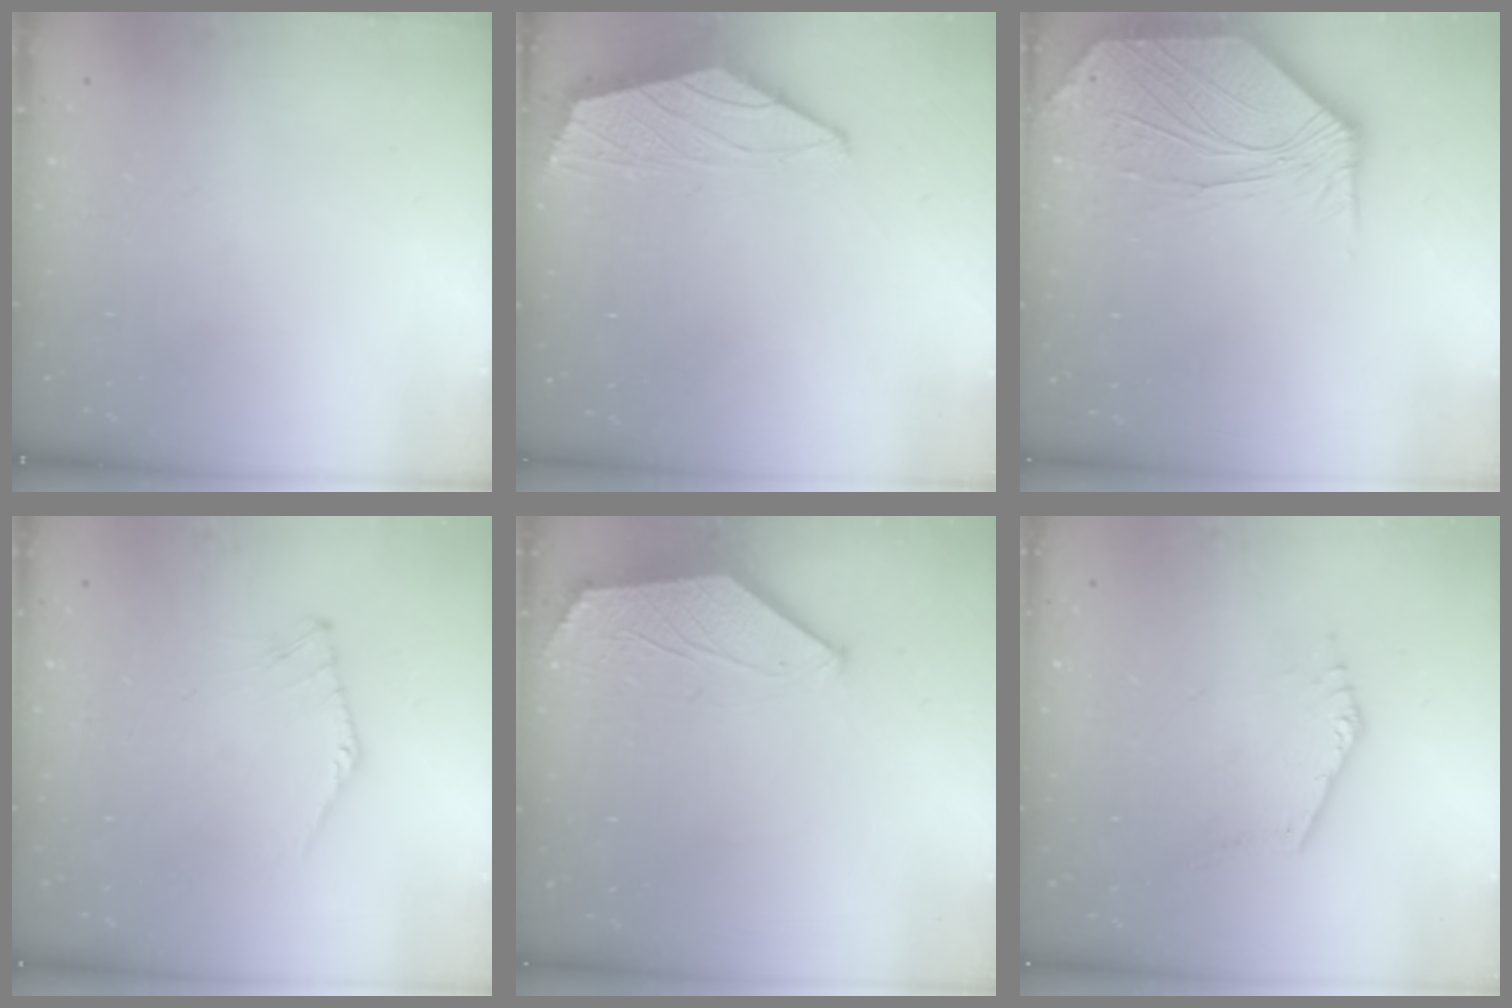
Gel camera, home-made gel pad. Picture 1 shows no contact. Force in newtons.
{"total": 1.4, "press": 1.3, "slide": 0.5}
{"total": 9.0, "press": 9.0, "slide": 1.2}
{"total": 1.6, "press": 1.5, "slide": 0.4}
{"total": 1.5, "press": 1.5, "slide": 0.4}
{"total": 0.5, "press": 0.3, "slide": 0.4}